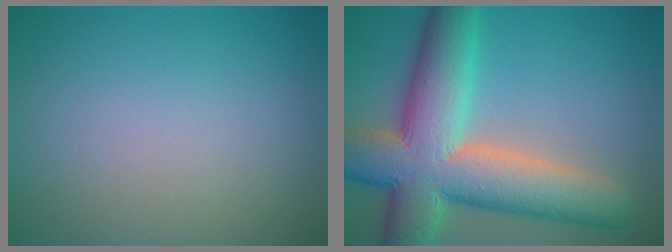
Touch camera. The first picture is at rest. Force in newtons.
{"total": 13.0, "press": 12.9, "slide": 1.0}